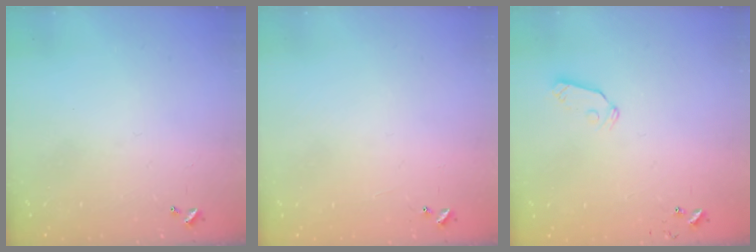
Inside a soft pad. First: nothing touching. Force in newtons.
{"total": 3.7, "press": 3.7, "slide": 0.4}
{"total": 5.1, "press": 5.0, "slide": 0.4}